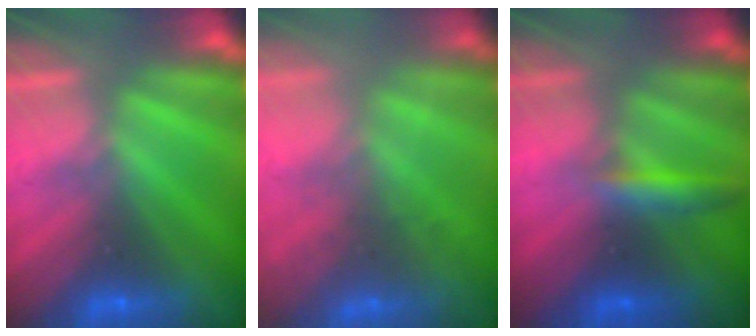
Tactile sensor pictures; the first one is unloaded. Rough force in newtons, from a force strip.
{"total": 5.8}
{"total": 2.7}